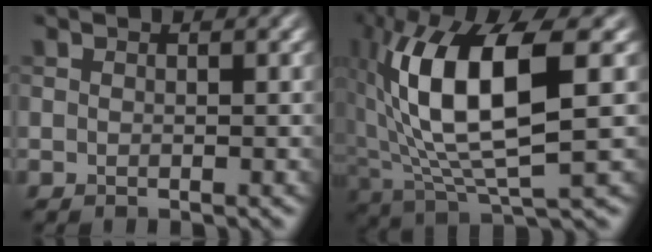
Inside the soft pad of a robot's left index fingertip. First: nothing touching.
{"total": 11.9, "force": [1.6, 3.8, 11.2], "torque": [-0.212, 0.005, 0.032]}